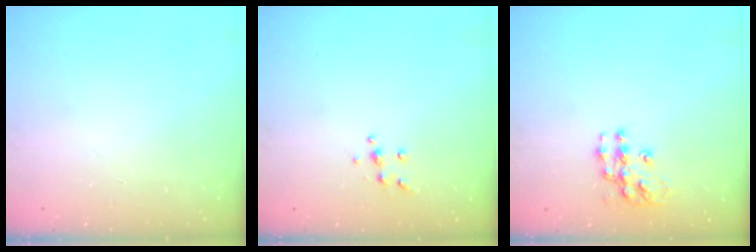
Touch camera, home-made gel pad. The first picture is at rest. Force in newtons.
{"total": 5.2, "press": 5.2, "slide": 0.6}
{"total": 10.4, "press": 10.4, "slide": 0.5}